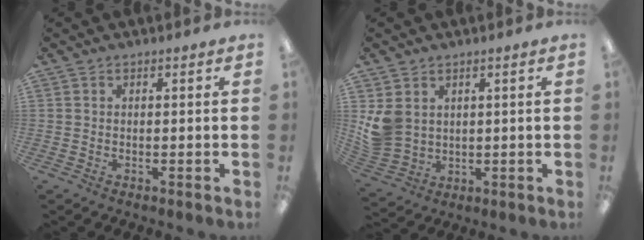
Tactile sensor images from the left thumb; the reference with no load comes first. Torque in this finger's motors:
{"motor_torque": [0.44, 0.38, 0.83, -0.29, 0.04]}